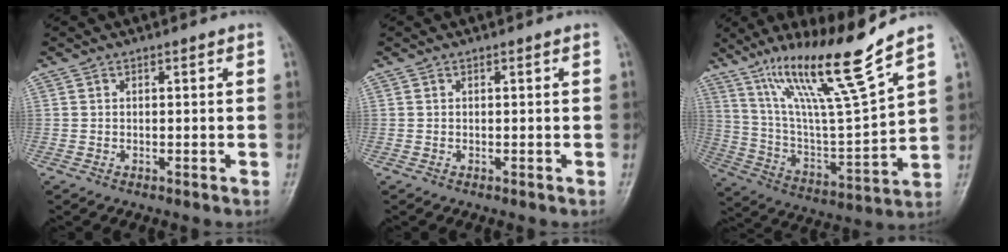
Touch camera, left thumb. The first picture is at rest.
{"total": 0.0}
{"total": 19.5, "force": [13.2, 1.1, 14.3], "torque": [-0.230, -0.068, 0.241]}